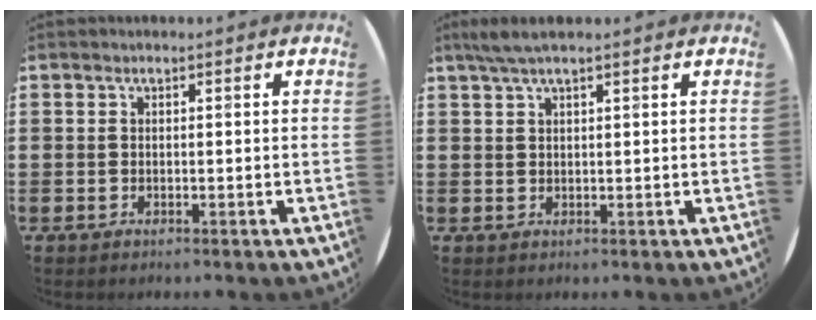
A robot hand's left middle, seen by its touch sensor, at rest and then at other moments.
{"total": 2.5, "force": [1.7, 0.2, 1.7], "torque": [-0.035, 0.005, 0.030]}